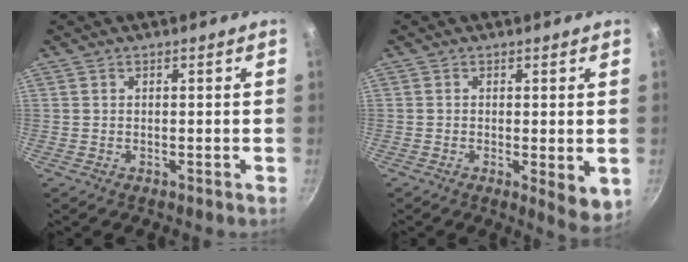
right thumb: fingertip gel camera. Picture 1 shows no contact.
{"total": 5.5, "force": [-0.6, 1.8, 5.1], "torque": [-0.065, -0.014, -0.007]}